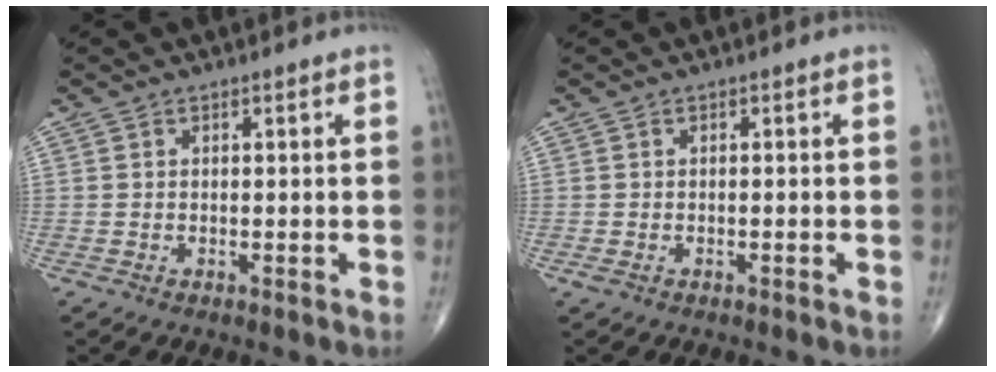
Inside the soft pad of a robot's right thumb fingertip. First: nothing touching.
{"total": 1.0, "force": [-0.5, 0.3, 0.8], "torque": [-0.019, 0.004, -0.007]}